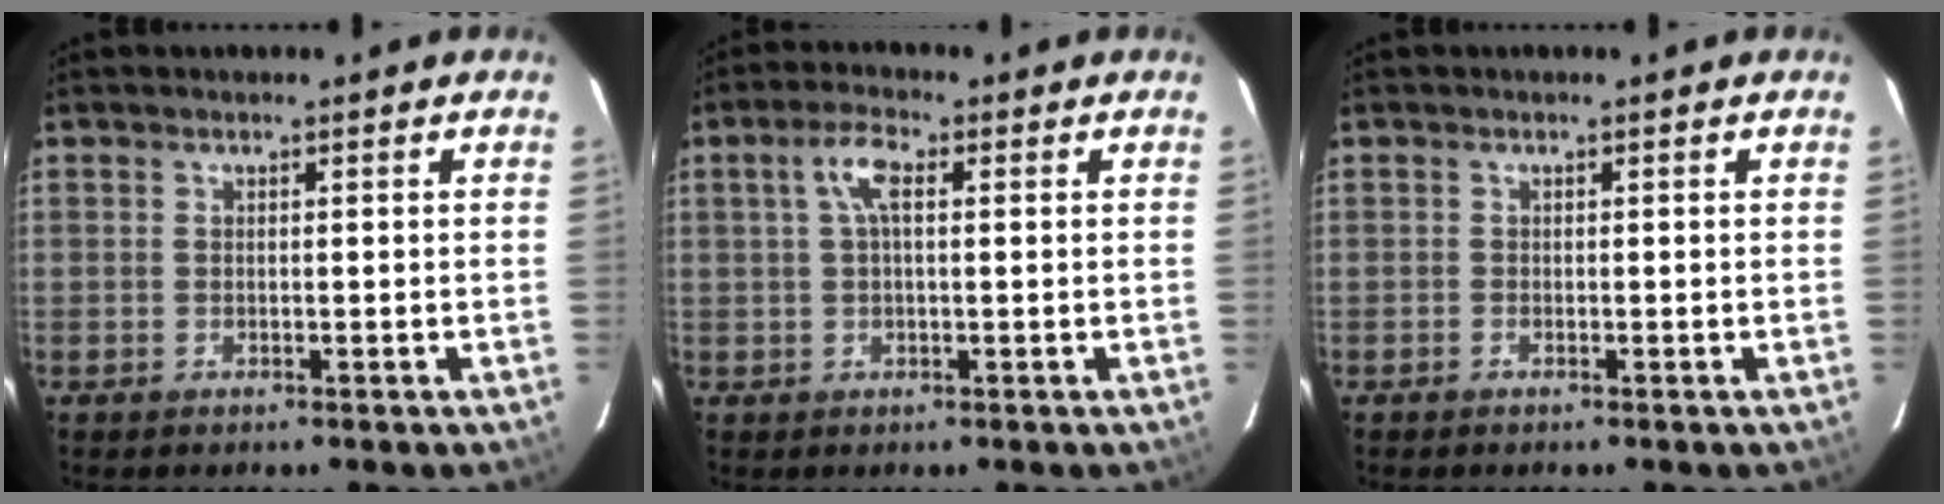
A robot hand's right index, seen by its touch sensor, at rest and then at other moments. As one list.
[{"total": 4.6, "force": [1.2, 1.7, 4.1], "torque": [-0.081, 0.013, 0.022]}, {"total": 0.0}]